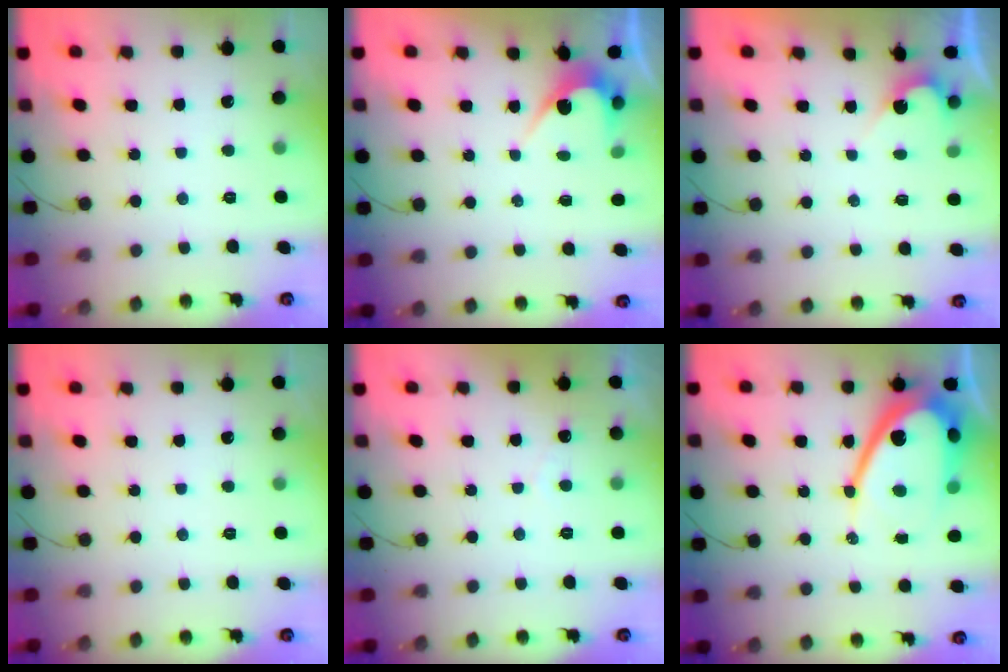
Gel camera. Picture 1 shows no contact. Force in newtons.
{"total": 2.8, "press": 2.8, "slide": 0.1}
{"total": 2.7, "press": 2.7, "slide": 0.1}
{"total": 0.0}
{"total": 2.2, "press": 2.2, "slide": 0.1}
{"total": 17.9, "press": 17.8, "slide": 1.1}